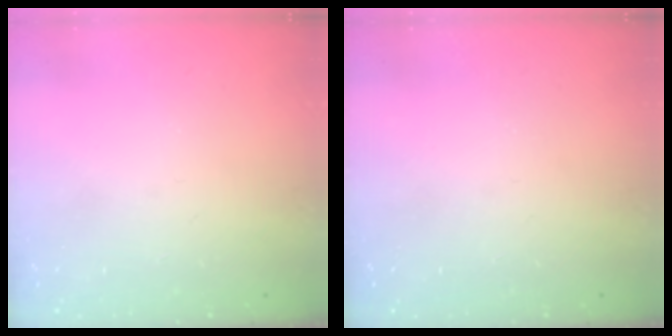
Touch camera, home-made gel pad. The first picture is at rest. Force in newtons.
{"total": 0.0}